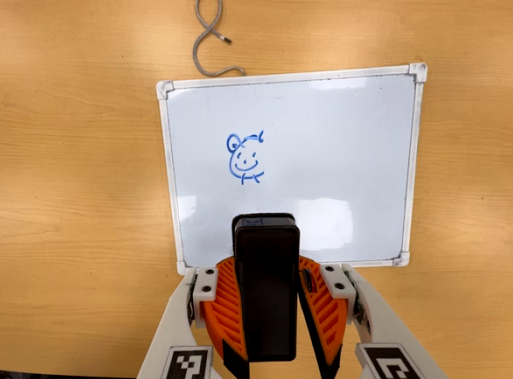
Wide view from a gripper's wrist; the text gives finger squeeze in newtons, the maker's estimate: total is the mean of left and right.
{"total": 11.4, "left": 9.9, "right": 12.9}